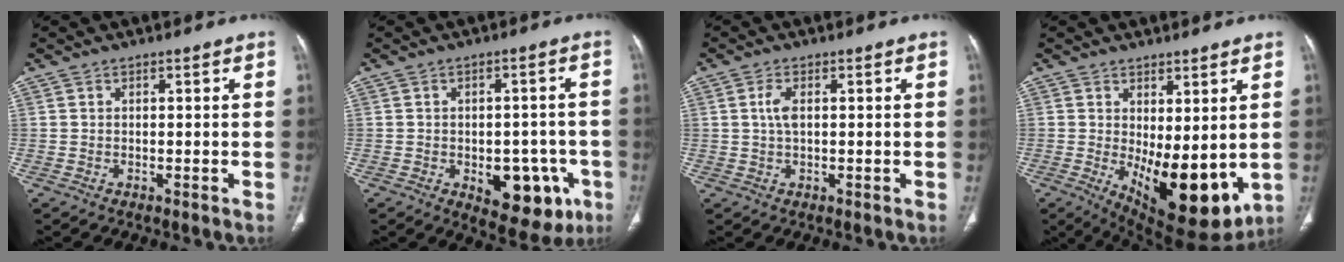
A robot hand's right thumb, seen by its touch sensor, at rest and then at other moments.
{"total": 12.3, "force": [-4.4, 7.1, 9.1], "torque": [-0.074, 0.019, -0.042]}
{"total": 2.7, "force": [0.5, 1.1, 2.4], "torque": [-0.055, 0.005, 0.011]}
{"total": 14.1, "force": [-1.0, 6.1, 12.7], "torque": [-0.173, -0.033, 0.008]}